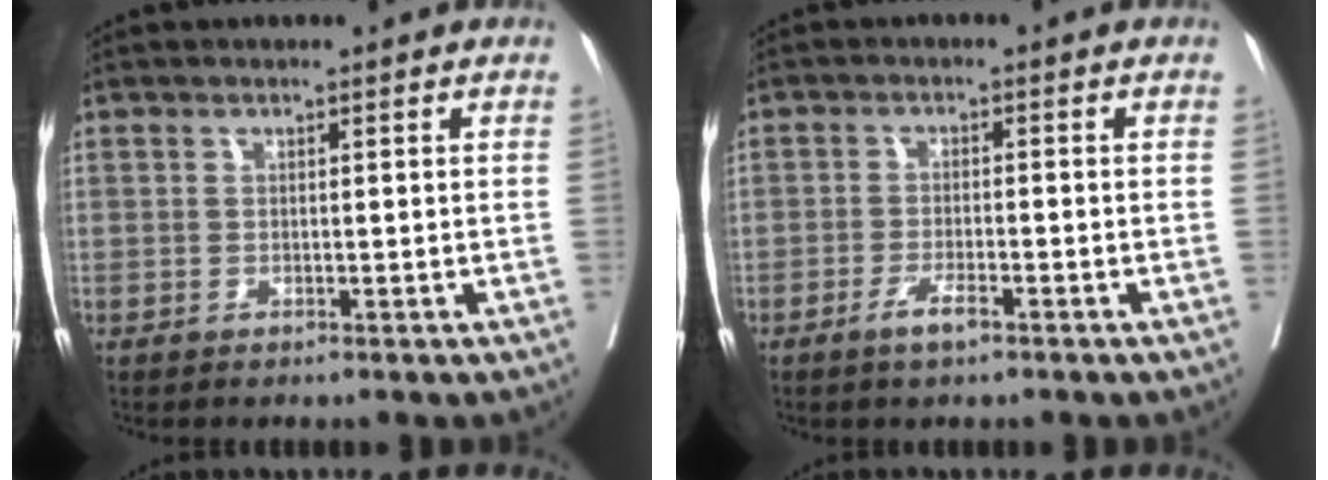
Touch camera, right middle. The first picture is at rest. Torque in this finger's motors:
{"motor_torque": [0.75, -1.05, 0.13, 0.03]}